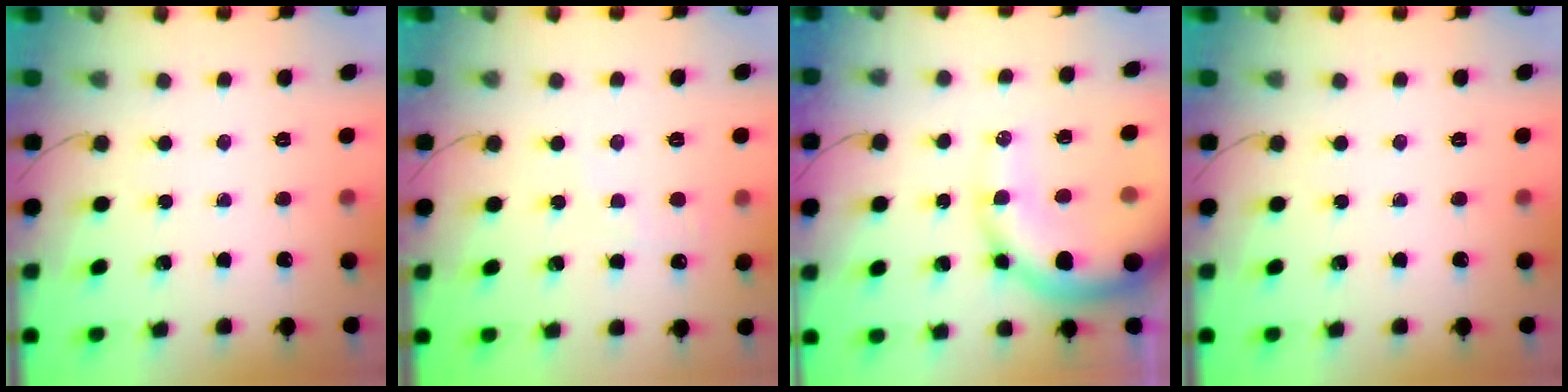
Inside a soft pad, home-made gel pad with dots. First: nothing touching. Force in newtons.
{"total": 3.6, "press": 3.4, "slide": 1.2}
{"total": 17.9, "press": 17.5, "slide": 4.0}
{"total": 0.0}